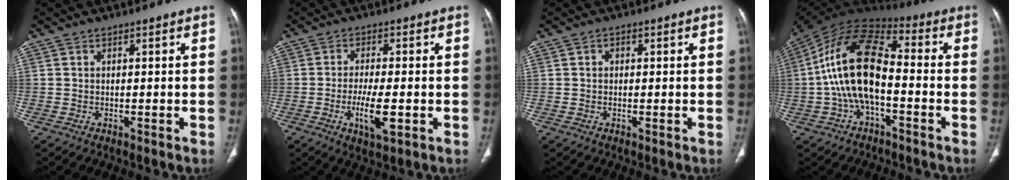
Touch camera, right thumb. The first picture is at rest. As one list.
[{"total": 7.2, "force": [-1.9, 2.1, 6.6], "torque": [-0.125, -0.010, -0.032]}, {"total": 1.0, "force": [0.1, 0.8, 0.5], "torque": [-0.002, 0.002, -0.001]}, {"total": 17.1, "force": [-2.3, 8.8, 14.6], "torque": [-0.274, 0.043, -0.048]}]